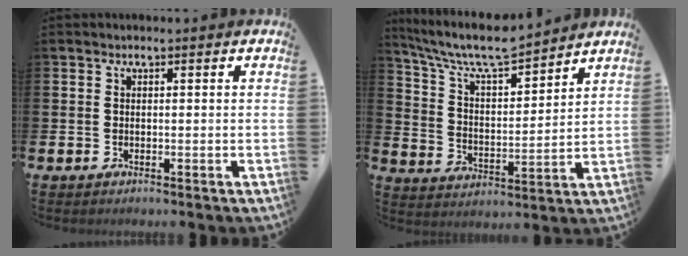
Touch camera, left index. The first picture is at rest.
{"total": 8.4, "force": [7.7, 1.3, 2.9], "torque": [-0.095, -0.048, 0.135]}